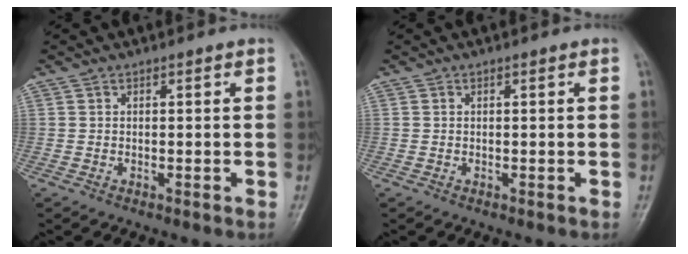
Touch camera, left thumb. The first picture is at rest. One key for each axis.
{"total": 0.0}